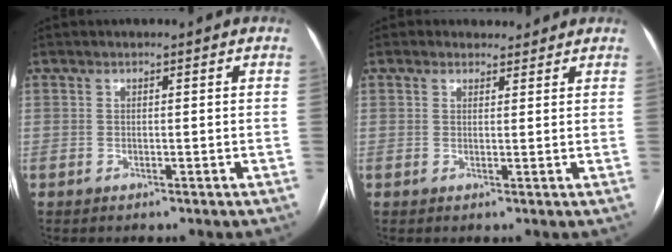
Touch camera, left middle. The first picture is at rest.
{"total": 3.0, "force": [2.5, 1.6, 0.3], "torque": [-0.004, 0.021, 0.036]}